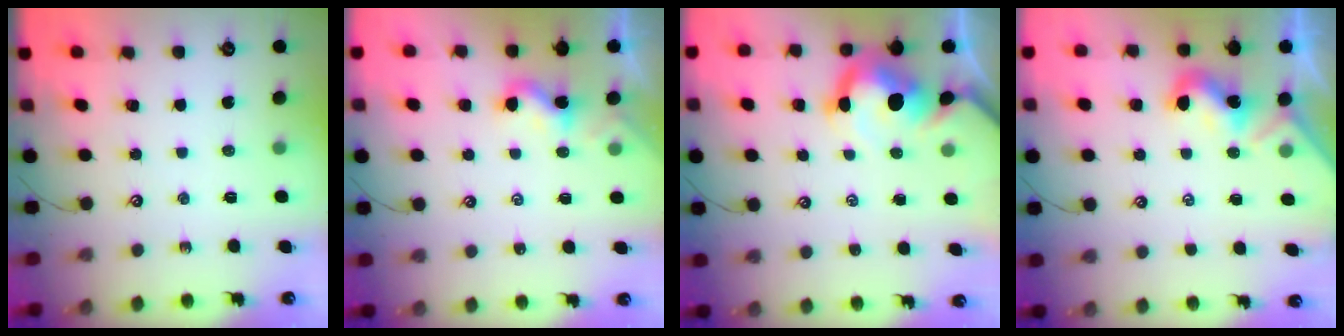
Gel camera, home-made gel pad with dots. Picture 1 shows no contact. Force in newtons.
{"total": 1.0, "press": 0.9, "slide": 0.5}
{"total": 9.0, "press": 8.9, "slide": 1.6}
{"total": 1.7, "press": 1.6, "slide": 0.4}